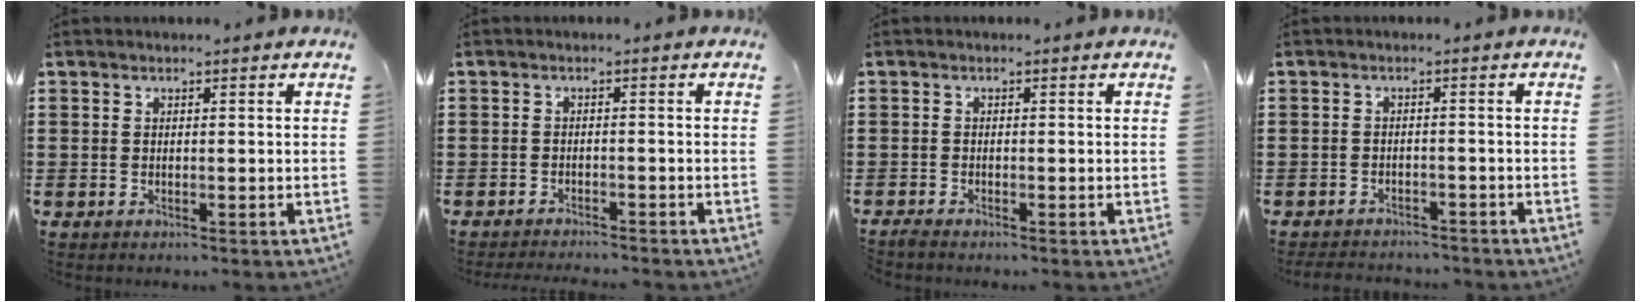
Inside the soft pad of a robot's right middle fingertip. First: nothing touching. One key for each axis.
{"total": 1.6, "fx": -1.6, "fy": -0.2, "fz": 0.1, "tx": -0.006, "ty": 0.000, "tz": -0.031}
{"total": 0.9, "fx": -0.9, "fy": 0.0, "fz": 0.2, "tx": -0.008, "ty": -0.004, "tz": -0.016}
{"total": 2.3, "fx": -2.3, "fy": 0.2, "fz": 0.1, "tx": -0.008, "ty": -0.004, "tz": -0.048}